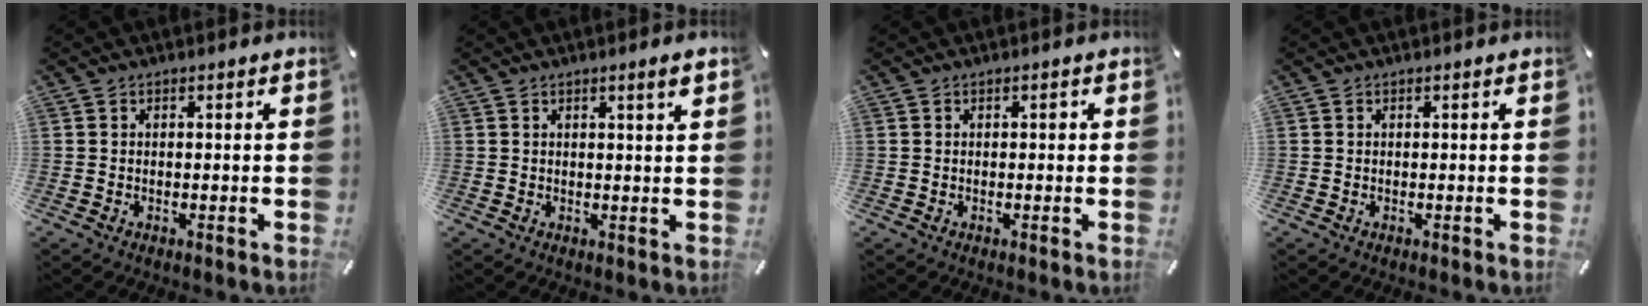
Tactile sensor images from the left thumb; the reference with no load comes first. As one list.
[{"total": 3.0, "force": [1.5, 0.3, 2.6], "torque": [-0.044, -0.003, 0.022]}, {"total": 1.0, "force": [0.0, 0.6, 0.7], "torque": [-0.015, 0.004, -0.002]}, {"total": 0.0}]